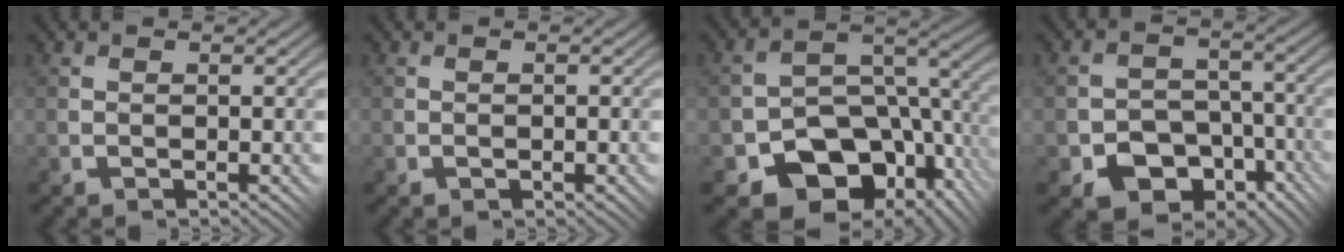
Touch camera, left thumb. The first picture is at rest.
{"total": 0.6, "force": [-0.3, 0.3, 0.5], "torque": [-0.005, 0.003, -0.002]}
{"total": 13.4, "force": [-5.5, 9.1, 8.2], "torque": [-0.121, -0.025, -0.079]}
{"total": 10.2, "force": [-6.0, 7.0, 4.3], "torque": [-0.079, -0.009, -0.096]}